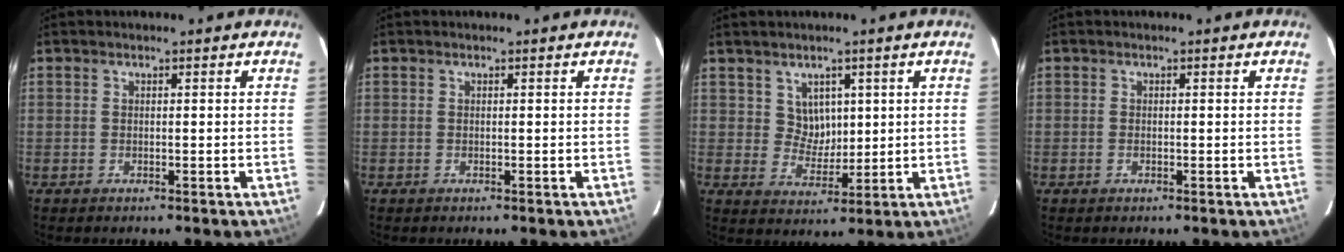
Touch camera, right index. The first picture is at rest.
{"total": 0.0}
{"total": 4.6, "force": [2.0, 4.0, 1.2], "torque": [-0.016, 0.003, 0.043]}
{"total": 0.7, "force": [-0.3, 0.4, 0.4], "torque": [-0.008, 0.000, -0.007]}